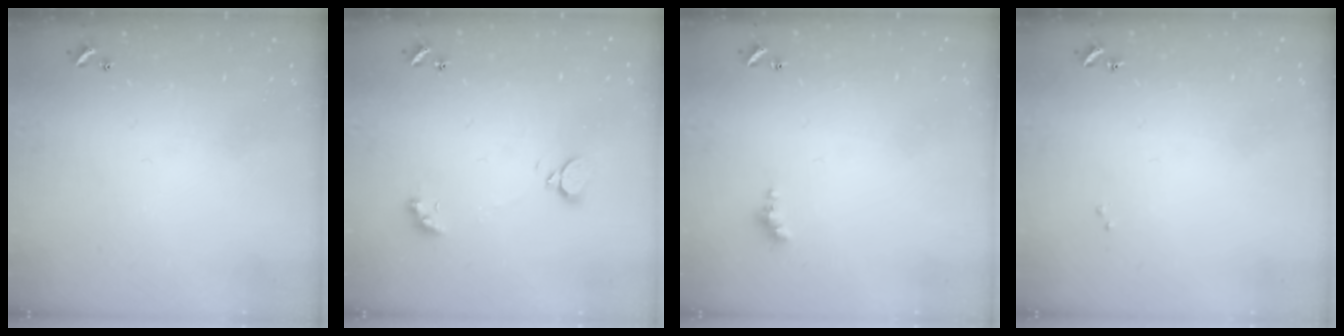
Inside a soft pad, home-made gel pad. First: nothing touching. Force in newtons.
{"total": 2.2, "press": 2.1, "slide": 0.5}
{"total": 2.5, "press": 2.5, "slide": 0.5}
{"total": 0.0}